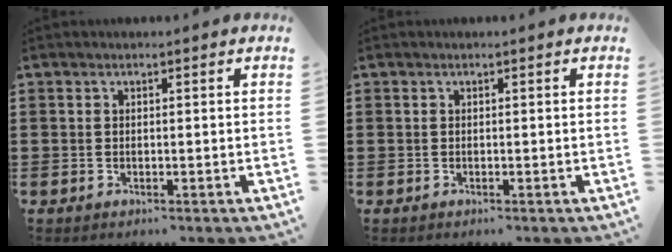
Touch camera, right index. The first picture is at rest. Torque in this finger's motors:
{"motor_torque": [0.84, 1.30, 0.00, 0.00]}